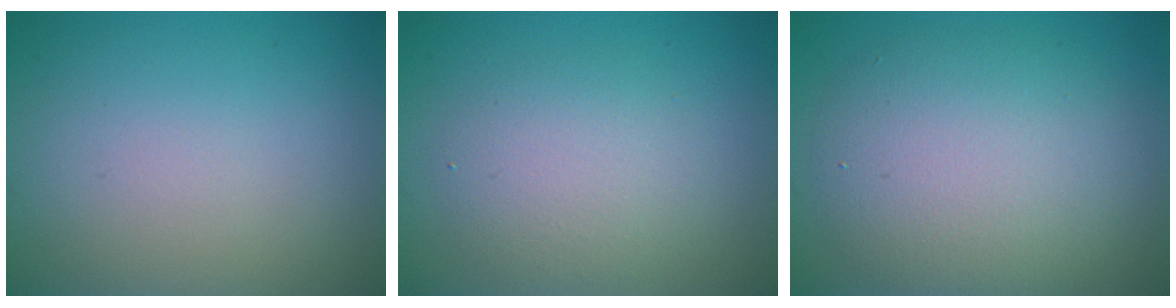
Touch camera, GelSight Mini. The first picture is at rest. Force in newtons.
{"total": 3.6, "press": 3.5, "slide": 0.3}
{"total": 7.1, "press": 7.0, "slide": 0.5}